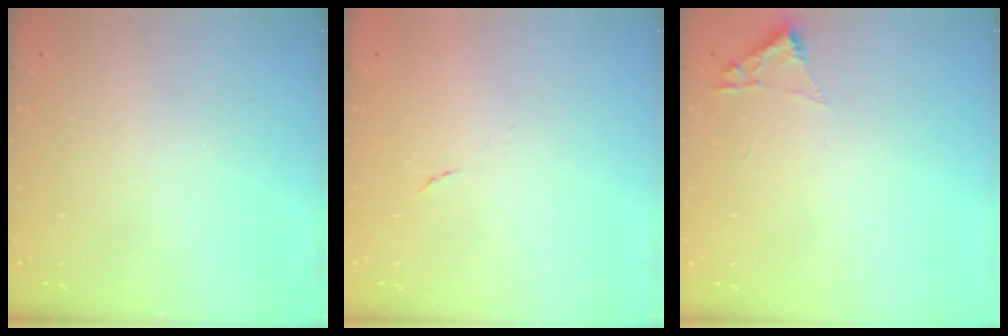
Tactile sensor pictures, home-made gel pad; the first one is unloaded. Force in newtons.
{"total": 4.3, "press": 4.2, "slide": 1.2}
{"total": 1.8, "press": 1.8, "slide": 0.2}